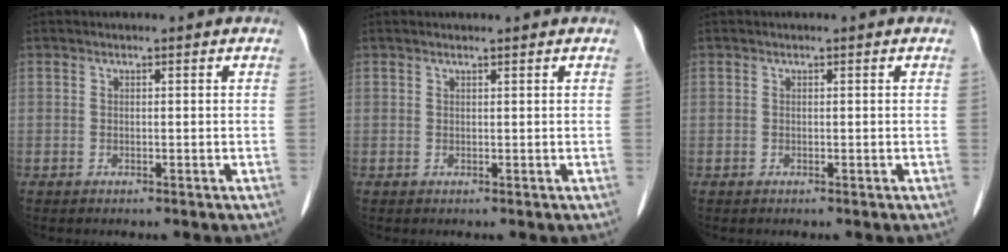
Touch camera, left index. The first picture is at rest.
{"total": 0.7, "force": [0.7, 0.0, 0.3], "torque": [-0.013, 0.008, 0.015]}
{"total": 0.0}